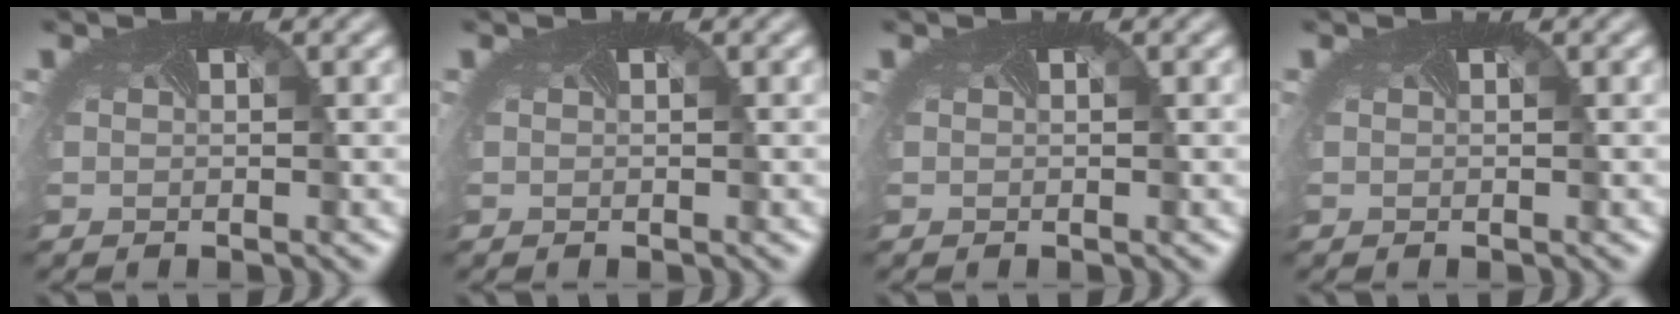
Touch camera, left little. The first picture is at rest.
{"total": 0.0}
{"total": 0.0}
{"total": 0.0}